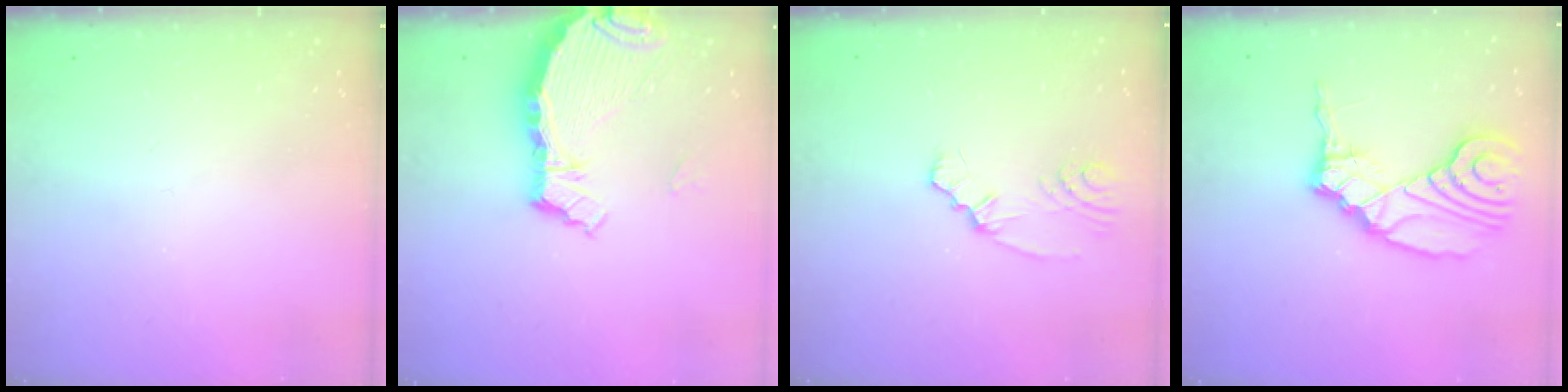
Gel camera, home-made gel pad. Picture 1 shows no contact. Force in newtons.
{"total": 7.2, "press": 7.2, "slide": 0.8}
{"total": 2.3, "press": 2.3, "slide": 0.5}
{"total": 14.8, "press": 14.7, "slide": 1.9}